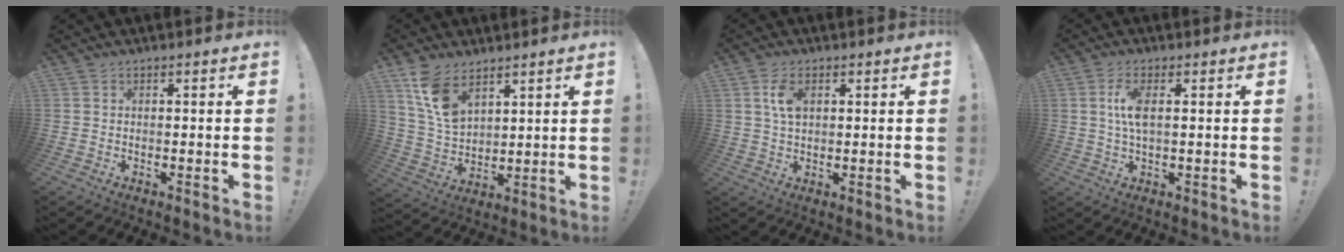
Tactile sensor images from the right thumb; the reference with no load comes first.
{"total": 11.8, "force": [7.5, 6.7, 6.1], "torque": [-0.108, -0.033, 0.148]}
{"total": 5.8, "force": [1.9, 3.3, 4.4], "torque": [-0.082, -0.002, 0.030]}
{"total": 6.2, "force": [1.0, 2.3, 5.7], "torque": [-0.101, -0.003, 0.012]}